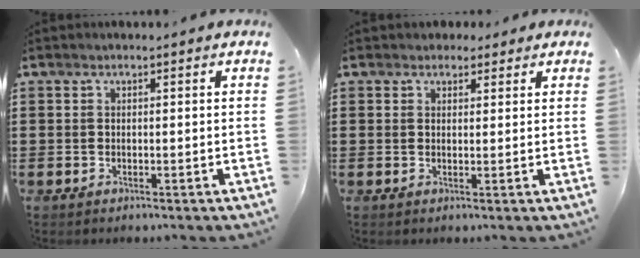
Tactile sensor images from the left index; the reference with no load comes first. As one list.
[{"total": 2.1, "force": [1.6, 1.3, 0.2], "torque": [-0.003, 0.006, 0.029]}]